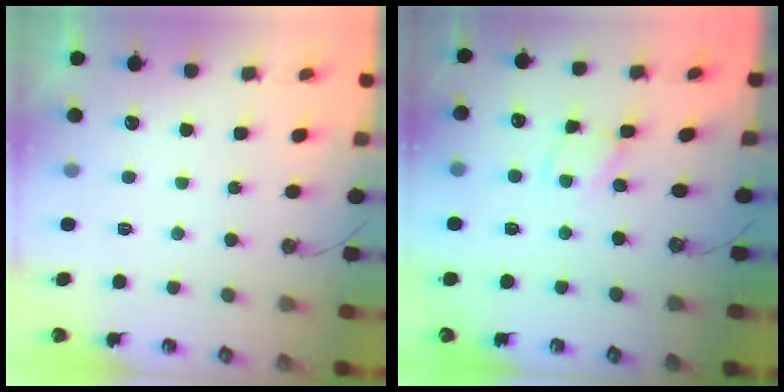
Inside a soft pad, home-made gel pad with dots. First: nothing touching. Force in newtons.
{"total": 1.4, "press": 1.4, "slide": 0.1}